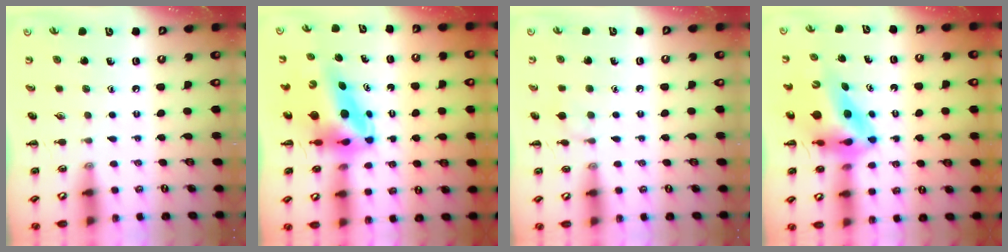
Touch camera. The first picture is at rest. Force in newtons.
{"total": 7.3, "press": 7.0, "slide": 2.4}
{"total": 5.5, "press": 5.1, "slide": 2.0}
{"total": 11.4, "press": 10.9, "slide": 3.5}